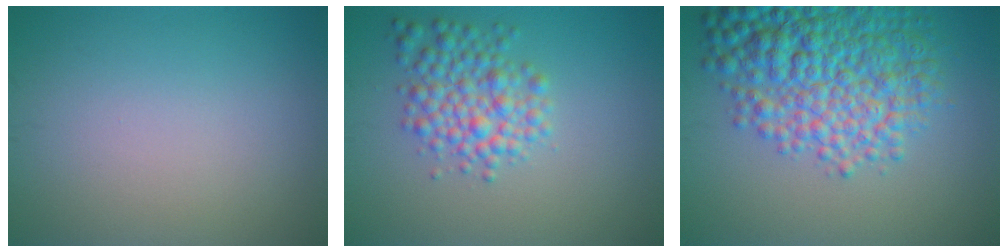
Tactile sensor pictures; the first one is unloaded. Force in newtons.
{"total": 4.1, "press": 4.1, "slide": 0.1}
{"total": 9.3, "press": 9.3, "slide": 0.3}